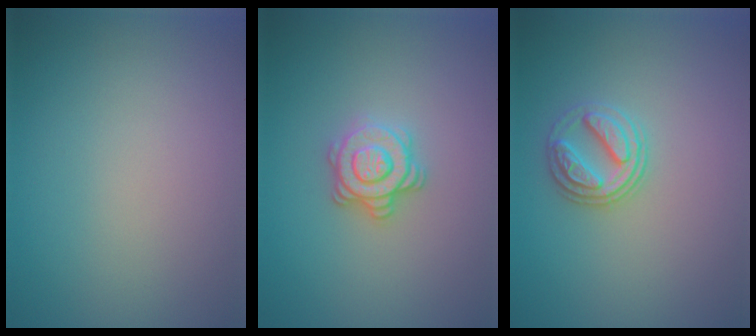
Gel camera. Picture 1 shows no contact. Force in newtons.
{"total": 3.3, "press": 3.0, "slide": 1.4}
{"total": 2.7, "press": 2.6, "slide": 0.9}